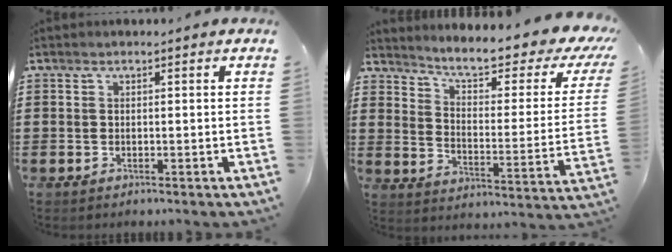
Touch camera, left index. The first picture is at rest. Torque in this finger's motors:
{"motor_torque": [2.14, 0.00, 0.57, 0.07]}